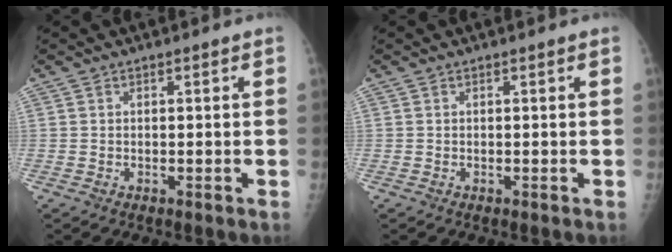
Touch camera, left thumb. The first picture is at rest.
{"total": 0.0}